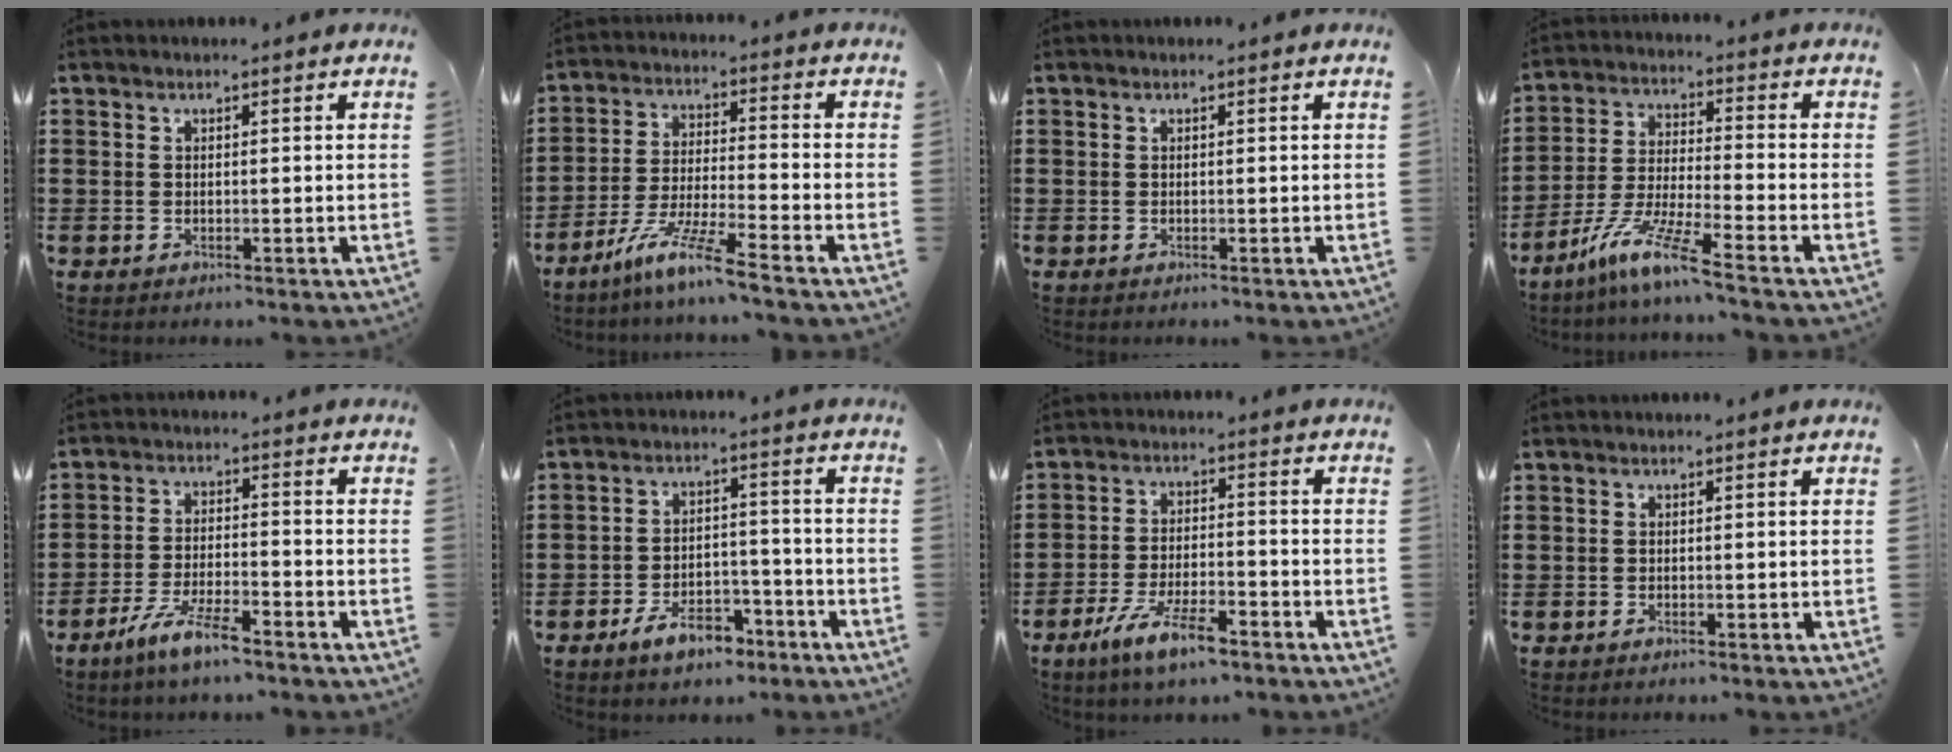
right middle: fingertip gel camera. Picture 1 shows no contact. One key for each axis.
{"total": 8.5, "fx": -7.0, "fy": -0.4, "fz": 4.9, "tx": -0.101, "ty": -0.013, "tz": -0.138}
{"total": 0.0}
{"total": 8.9, "fx": -6.9, "fy": 0.0, "fz": 5.6, "tx": -0.120, "ty": -0.012, "tz": -0.139}
{"total": 6.5, "fx": -5.1, "fy": 0.9, "fz": 4.0, "tx": -0.089, "ty": -0.004, "tz": -0.097}
{"total": 6.8, "fx": -5.1, "fy": 2.9, "fz": 3.5, "tx": -0.063, "ty": 0.016, "tz": -0.094}
{"total": 7.5, "fx": -5.2, "fy": 1.6, "fz": 5.1, "tx": -0.114, "ty": -0.005, "tz": -0.099}
{"total": 0.5, "fx": -0.5, "fy": 0.2, "fz": 0.1, "tx": -0.003, "ty": 0.000, "tz": -0.010}